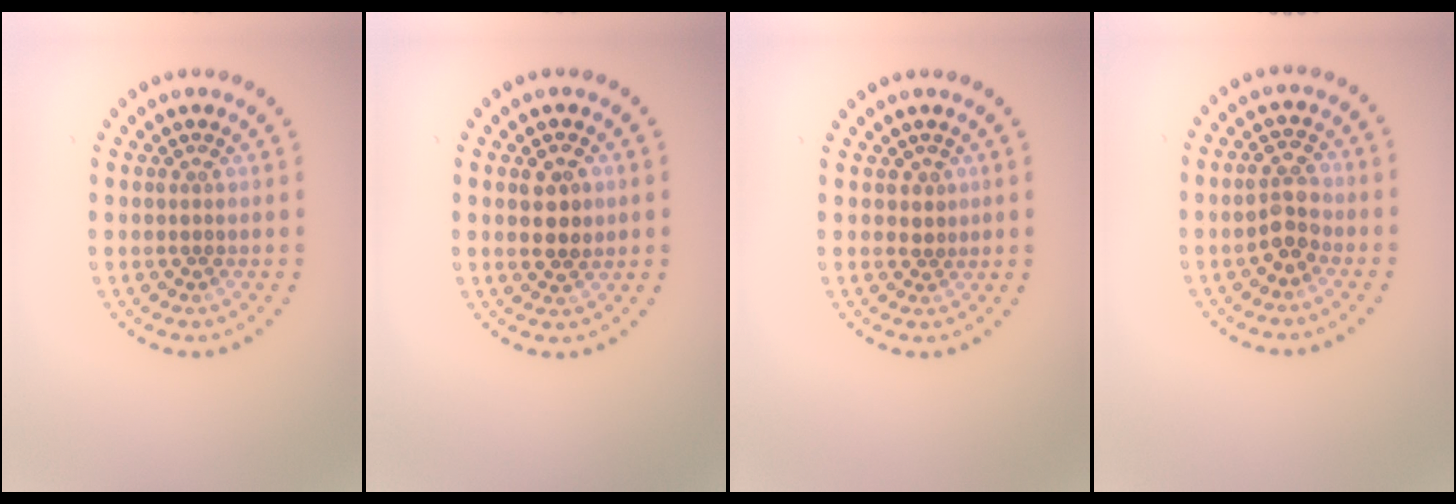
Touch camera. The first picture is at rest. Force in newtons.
{"total": 2.6, "press": 2.5, "slide": 0.3}
{"total": 1.0, "press": 0.6, "slide": 0.8}
{"total": 2.7, "press": 2.6, "slide": 0.8}